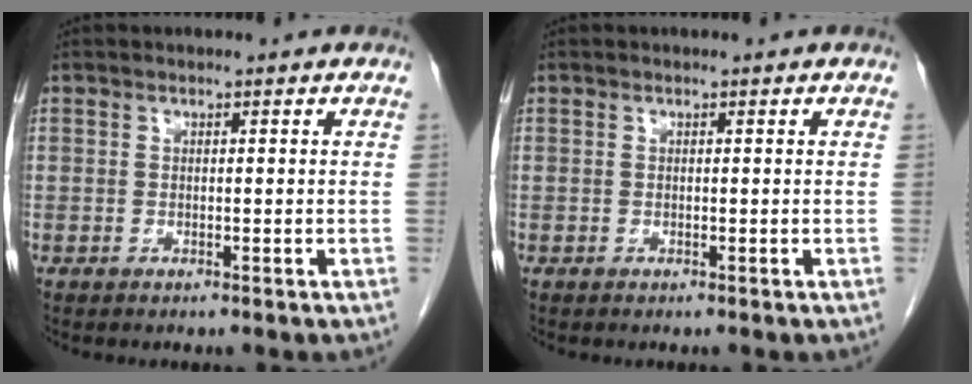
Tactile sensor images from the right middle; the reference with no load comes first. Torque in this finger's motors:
{"motor_torque": [-0.01, 0.01, 0.00, -0.01]}